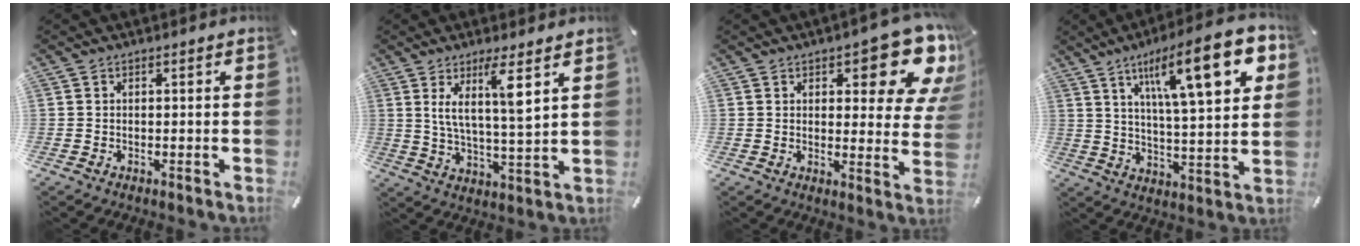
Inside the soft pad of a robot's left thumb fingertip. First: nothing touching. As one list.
[{"total": 9.5, "force": [4.7, 1.8, 8.1], "torque": [-0.137, -0.018, 0.073]}, {"total": 14.5, "force": [8.4, 5.7, 10.3], "torque": [-0.120, -0.068, 0.142]}, {"total": 20.8, "force": [9.9, 5.6, 17.4], "torque": [-0.269, -0.040, 0.143]}]